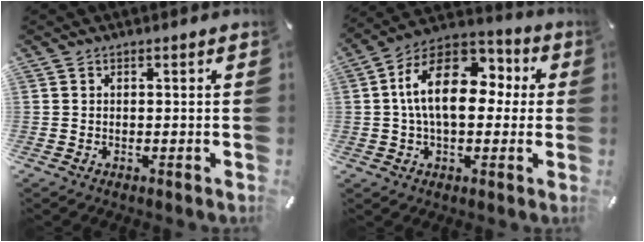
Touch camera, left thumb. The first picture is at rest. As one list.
[{"total": 16.9, "force": [2.3, 10.4, 13.2], "torque": [-0.237, 0.004, 0.037]}]